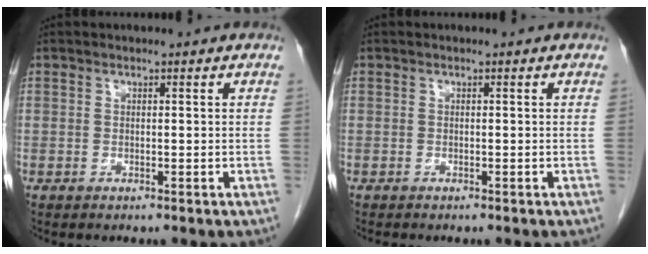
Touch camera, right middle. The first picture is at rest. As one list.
[{"total": 0.6, "force": [-0.5, 0.0, 0.2], "torque": [-0.007, -0.002, -0.010]}]